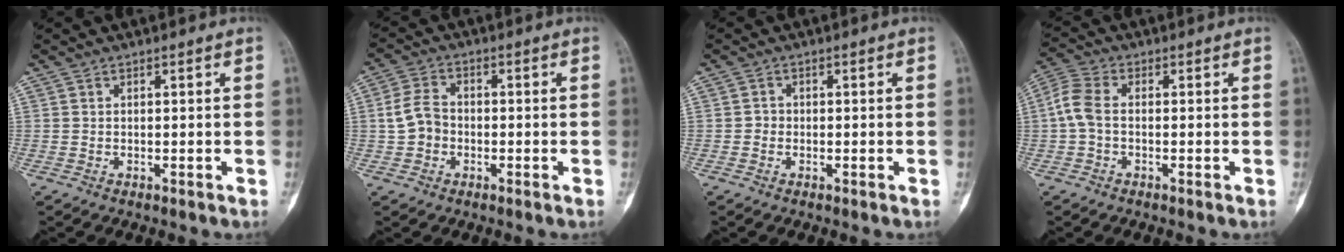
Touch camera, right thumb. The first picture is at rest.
{"total": 5.3, "force": [-0.7, 4.3, 3.0], "torque": [-0.052, 0.021, -0.020]}
{"total": 1.2, "force": [-0.2, 1.1, 0.4], "torque": [0.000, 0.005, -0.007]}
{"total": 4.9, "force": [-0.4, 3.0, 3.9], "torque": [-0.096, 0.015, -0.019]}